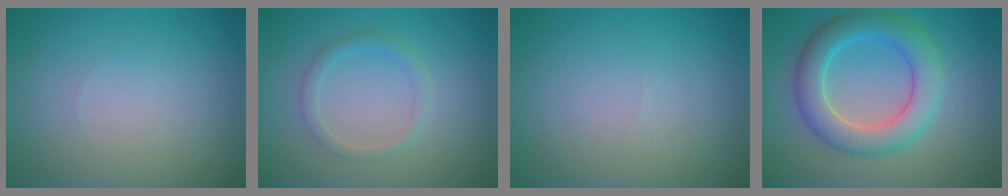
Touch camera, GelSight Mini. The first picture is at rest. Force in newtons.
{"total": 1.6, "press": 1.6, "slide": 0.0}
{"total": 0.0}
{"total": 5.8, "press": 5.8, "slide": 0.1}